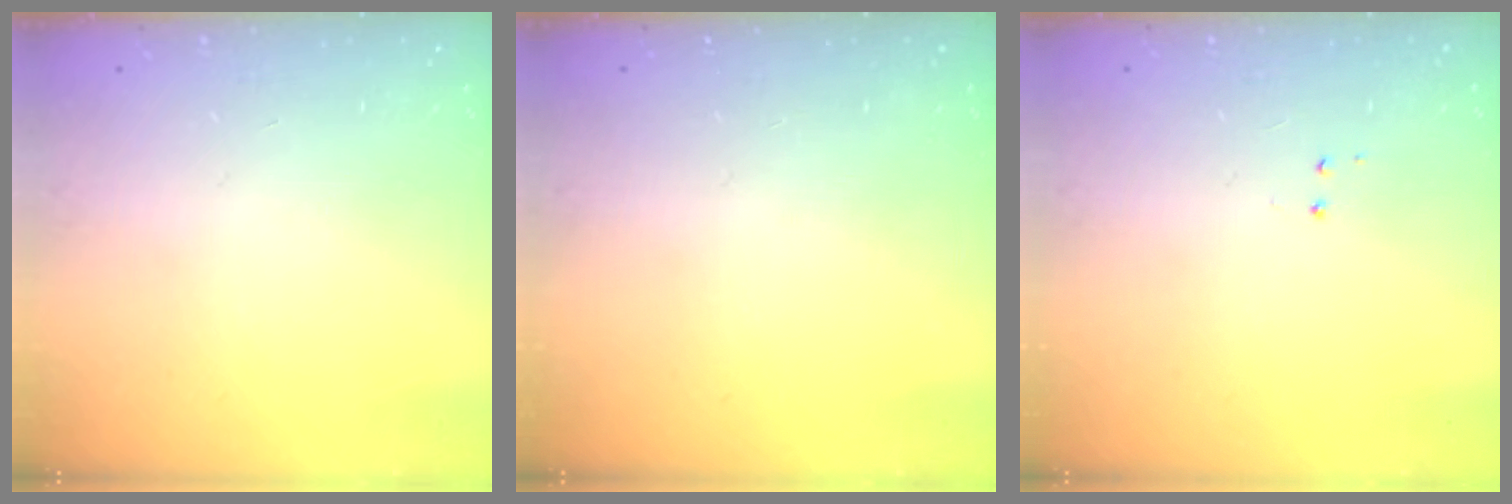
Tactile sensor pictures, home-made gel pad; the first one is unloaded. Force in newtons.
{"total": 0.0}
{"total": 4.0, "press": 4.0, "slide": 0.4}